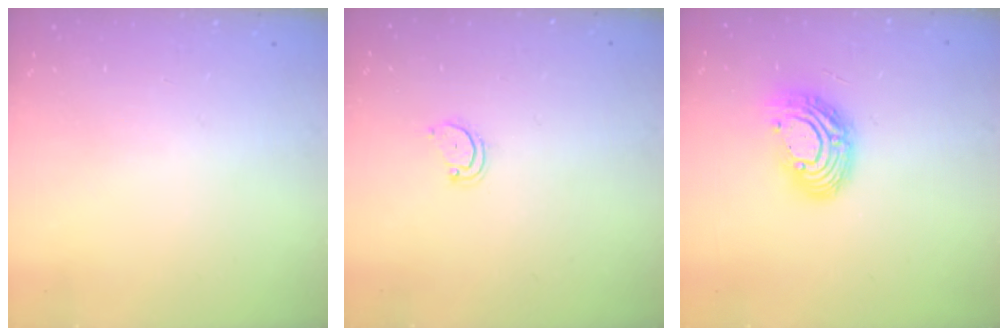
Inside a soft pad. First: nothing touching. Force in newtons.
{"total": 3.5, "press": 3.5, "slide": 0.5}
{"total": 12.3, "press": 12.3, "slide": 1.0}